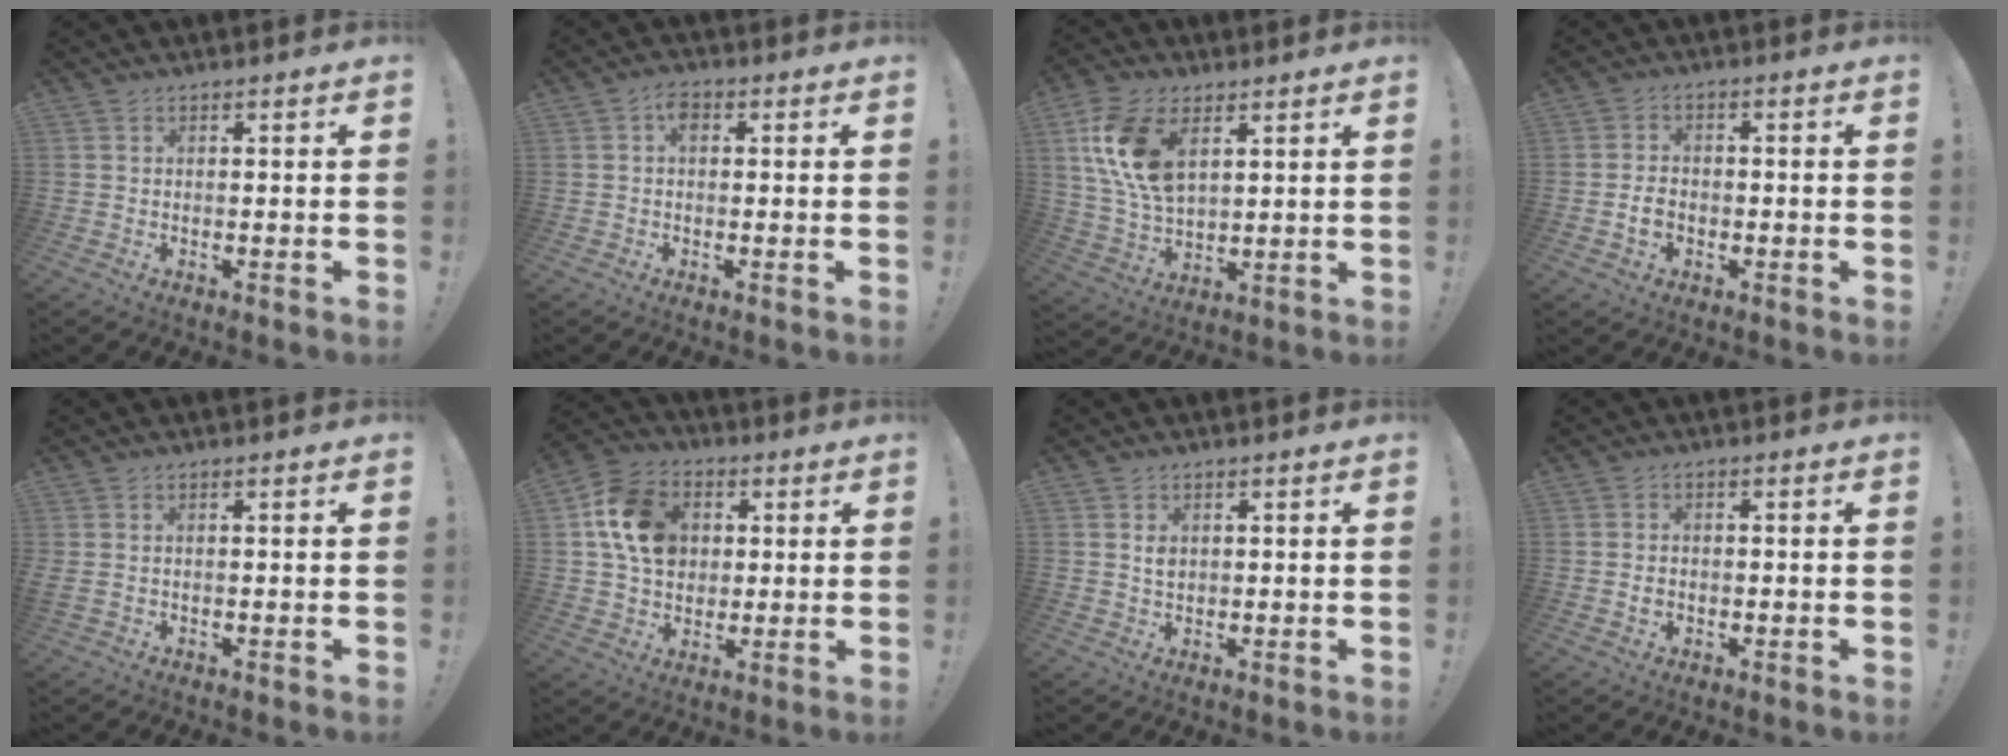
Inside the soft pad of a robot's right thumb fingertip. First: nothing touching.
{"total": 3.5, "force": [0.7, 2.2, 2.6], "torque": [-0.044, 0.005, 0.011]}
{"total": 15.0, "force": [6.3, 8.8, 10.4], "torque": [-0.209, -0.022, 0.117]}
{"total": 4.2, "force": [-1.2, 3.2, 2.4], "torque": [-0.028, 0.005, -0.022]}
{"total": 1.1, "force": [0.3, 0.1, 1.1], "torque": [-0.025, 0.000, 0.006]}
{"total": 15.6, "force": [3.4, 12.5, 8.7], "torque": [-0.127, 0.001, 0.071]}
{"total": 2.5, "force": [0.9, 2.1, 1.1], "torque": [0.001, -0.010, 0.012]}
{"total": 2.2, "force": [-0.3, 1.8, 1.2], "torque": [-0.004, 0.001, -0.008]}